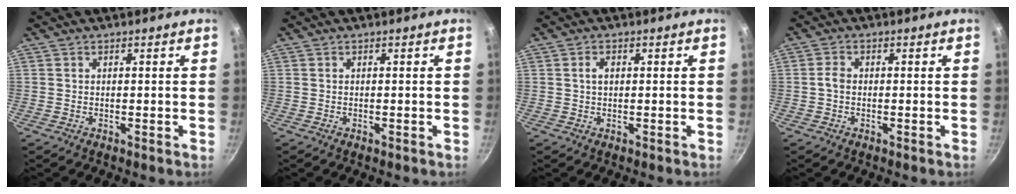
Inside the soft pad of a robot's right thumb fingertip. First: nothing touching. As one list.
[{"total": 0.0}, {"total": 1.7, "force": [0.3, 1.2, 1.3], "torque": [-0.020, 0.004, 0.004]}, {"total": 1.9, "force": [-0.4, 1.3, 1.3], "torque": [-0.027, 0.010, -0.010]}]